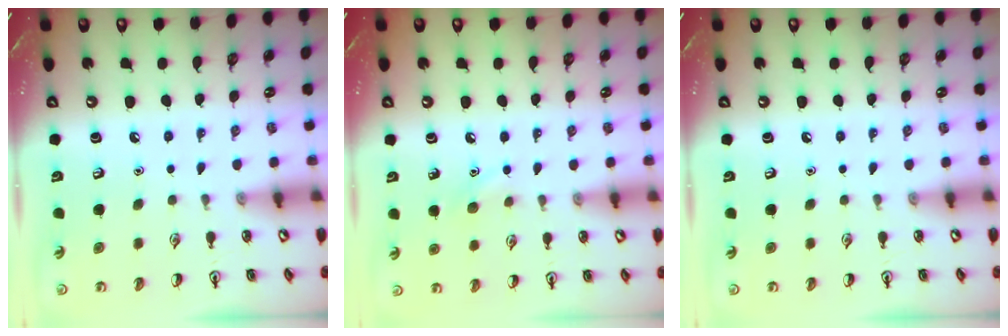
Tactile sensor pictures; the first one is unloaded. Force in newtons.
{"total": 6.5, "press": 6.2, "slide": 1.9}
{"total": 0.0}